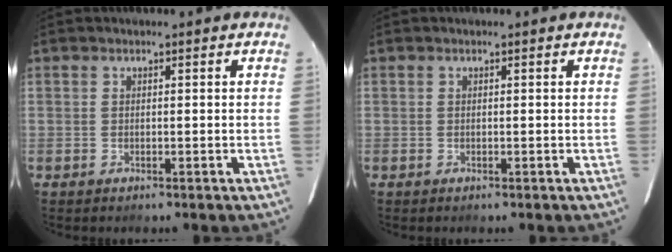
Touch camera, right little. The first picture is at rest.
{"total": 0.0}